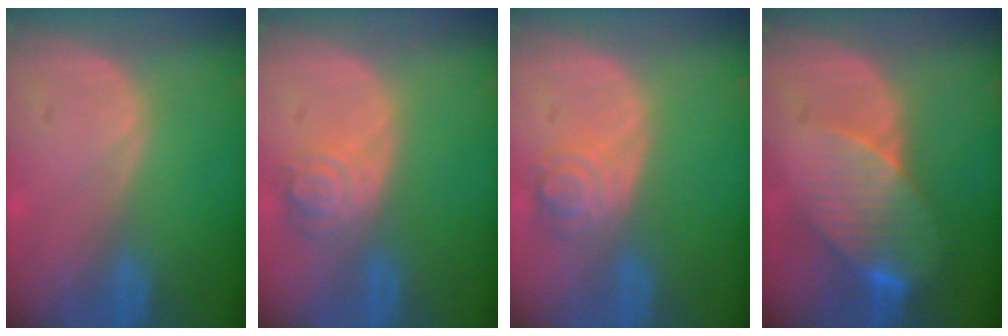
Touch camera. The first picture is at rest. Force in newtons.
{"total": 4.6, "press": 4.2, "slide": 1.8}
{"total": 4.4, "press": 4.1, "slide": 1.6}
{"total": 8.4, "press": 7.4, "slide": 3.9}